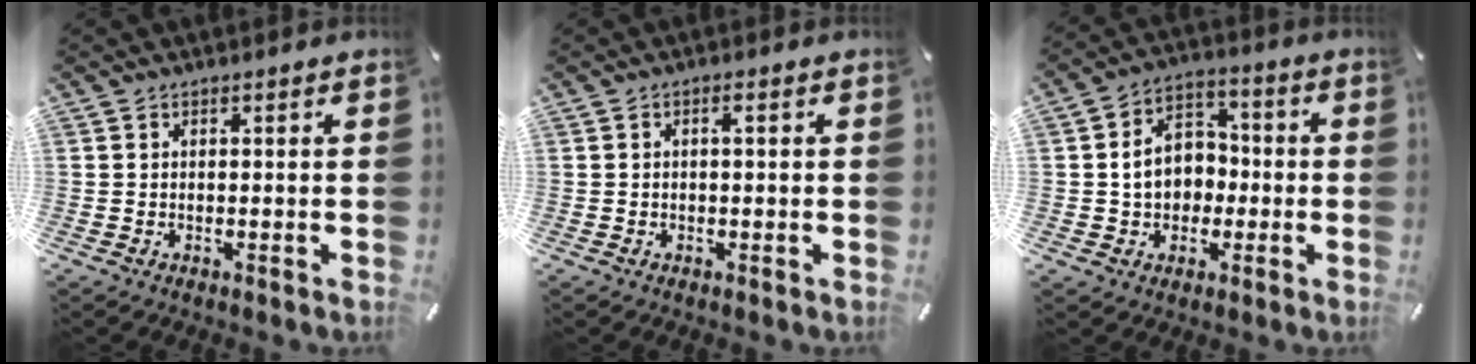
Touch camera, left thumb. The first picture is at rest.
{"total": 1.3, "force": [0.1, 0.4, 1.2], "torque": [-0.024, 0.002, 0.000]}
{"total": 9.3, "force": [-0.6, 8.0, 4.8], "torque": [-0.081, 0.019, -0.010]}